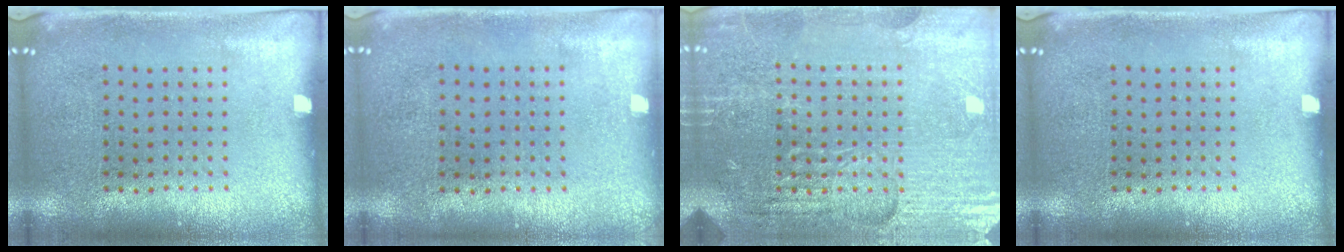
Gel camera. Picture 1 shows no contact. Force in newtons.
{"total": 0.0}
{"total": 4.2, "press": 4.0, "slide": 1.2}
{"total": 0.0}